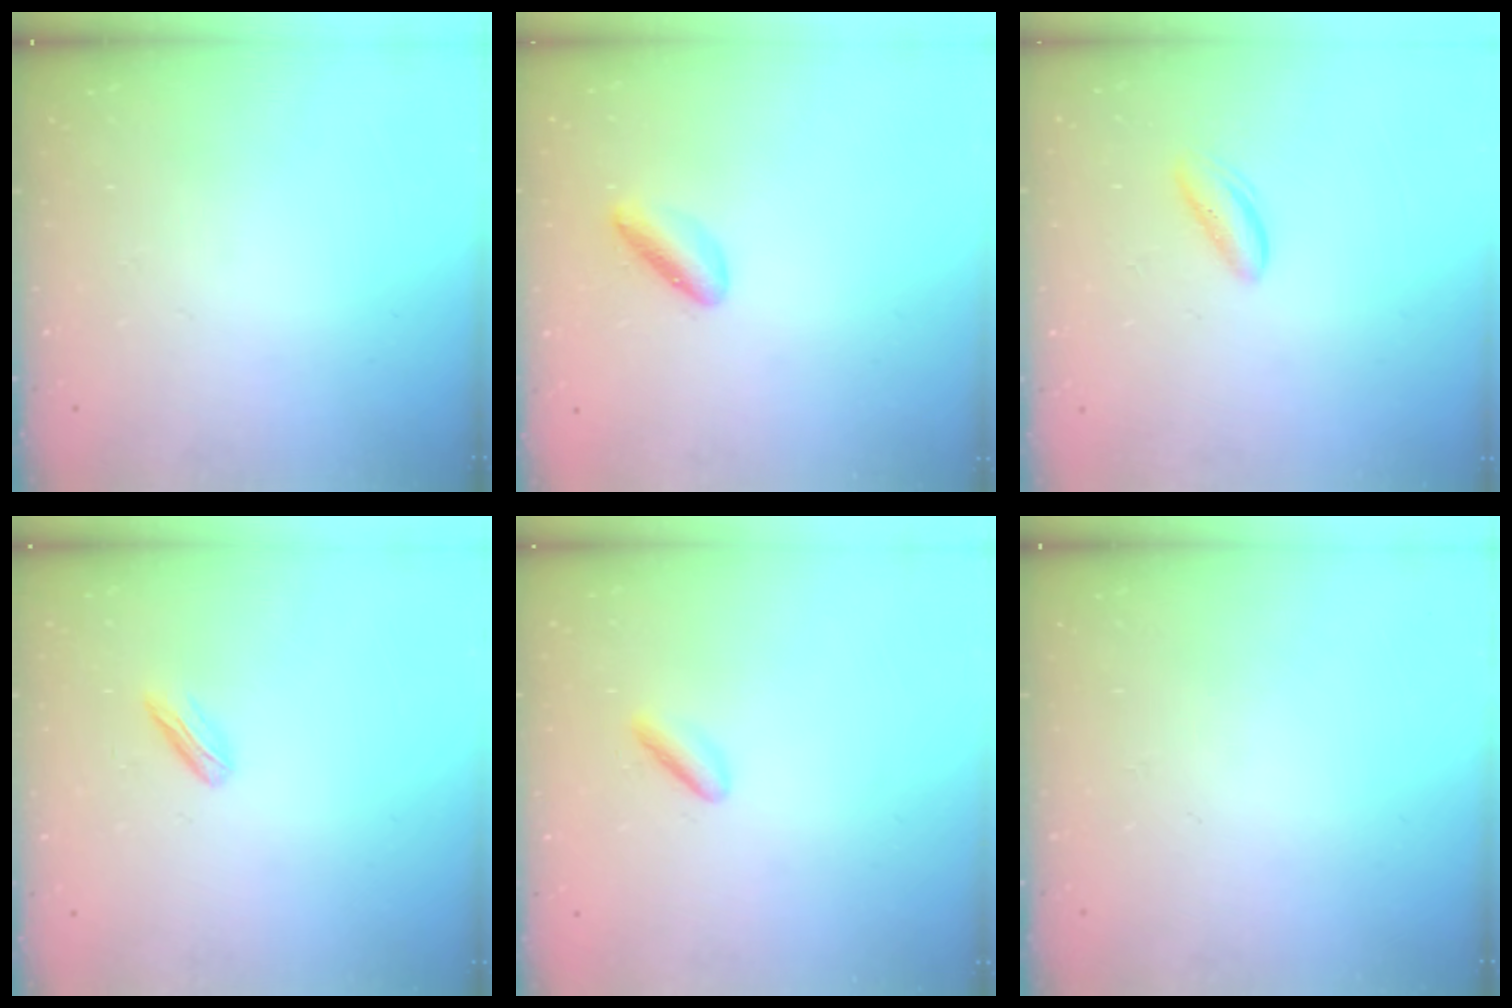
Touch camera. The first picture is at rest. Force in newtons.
{"total": 3.2, "press": 3.2, "slide": 0.6}
{"total": 3.3, "press": 3.3, "slide": 0.3}
{"total": 2.9, "press": 2.8, "slide": 0.8}
{"total": 2.7, "press": 2.5, "slide": 1.2}
{"total": 0.0}